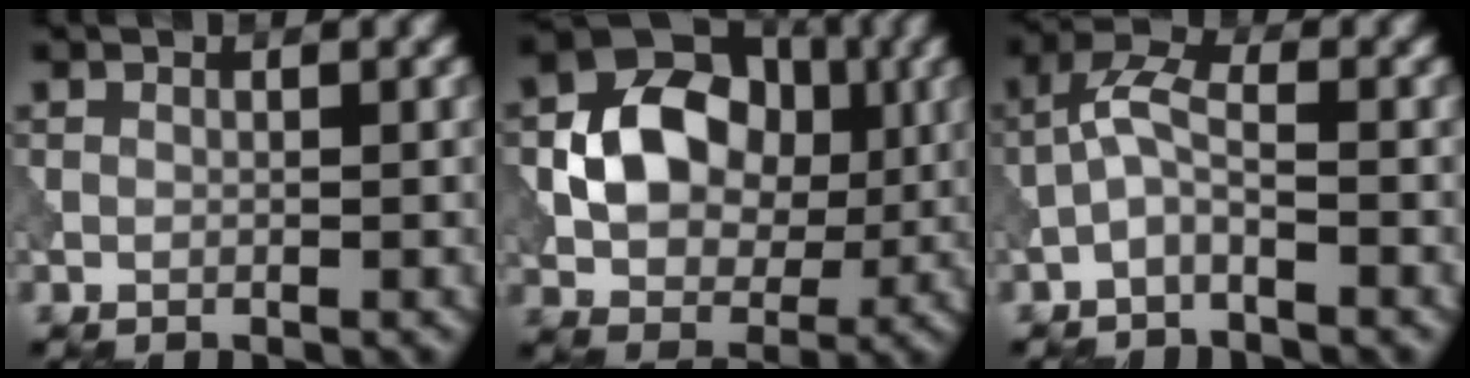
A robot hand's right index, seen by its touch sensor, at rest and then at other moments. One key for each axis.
{"total": 9.1, "fx": 0.3, "fy": 6.9, "fz": 5.9, "tx": -0.099, "ty": 0.002, "tz": -0.001}
{"total": 3.0, "fx": -1.2, "fy": 1.0, "fz": 2.5, "tx": -0.056, "ty": 0.012, "tz": -0.036}